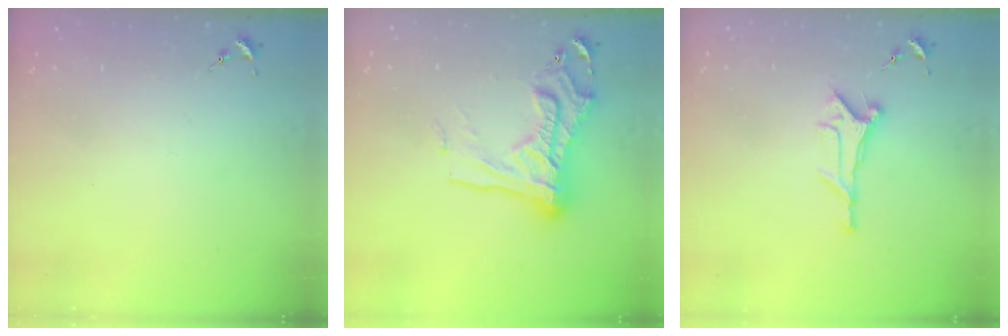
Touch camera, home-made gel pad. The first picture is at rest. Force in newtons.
{"total": 19.3, "press": 19.2, "slide": 1.8}
{"total": 8.3, "press": 8.3, "slide": 0.4}